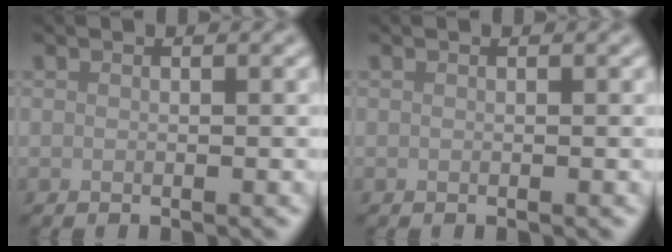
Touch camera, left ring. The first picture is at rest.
{"total": 0.0}